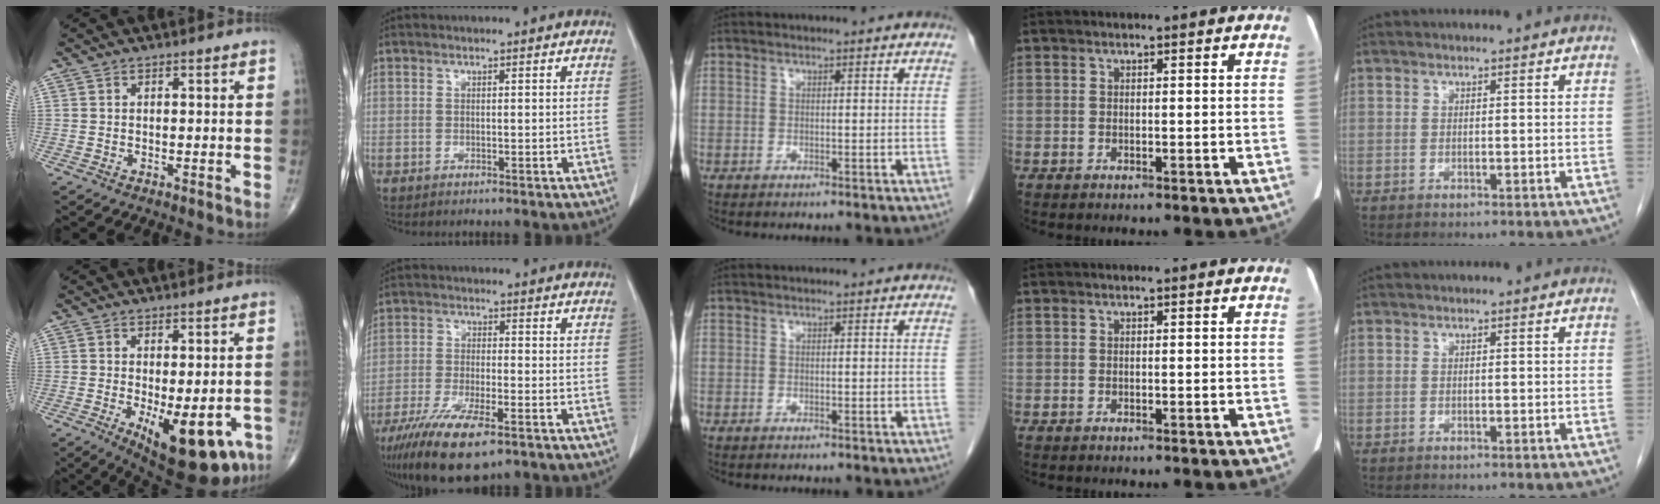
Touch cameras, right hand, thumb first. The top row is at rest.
{"thumb": {"total": 13.1, "force": [-3.9, 5.1, 11.4], "torque": [-0.156, -0.022, -0.040]}, "index": {"total": 12.1, "force": [-8.0, 2.8, 8.7], "torque": [-0.156, -0.026, -0.132]}}